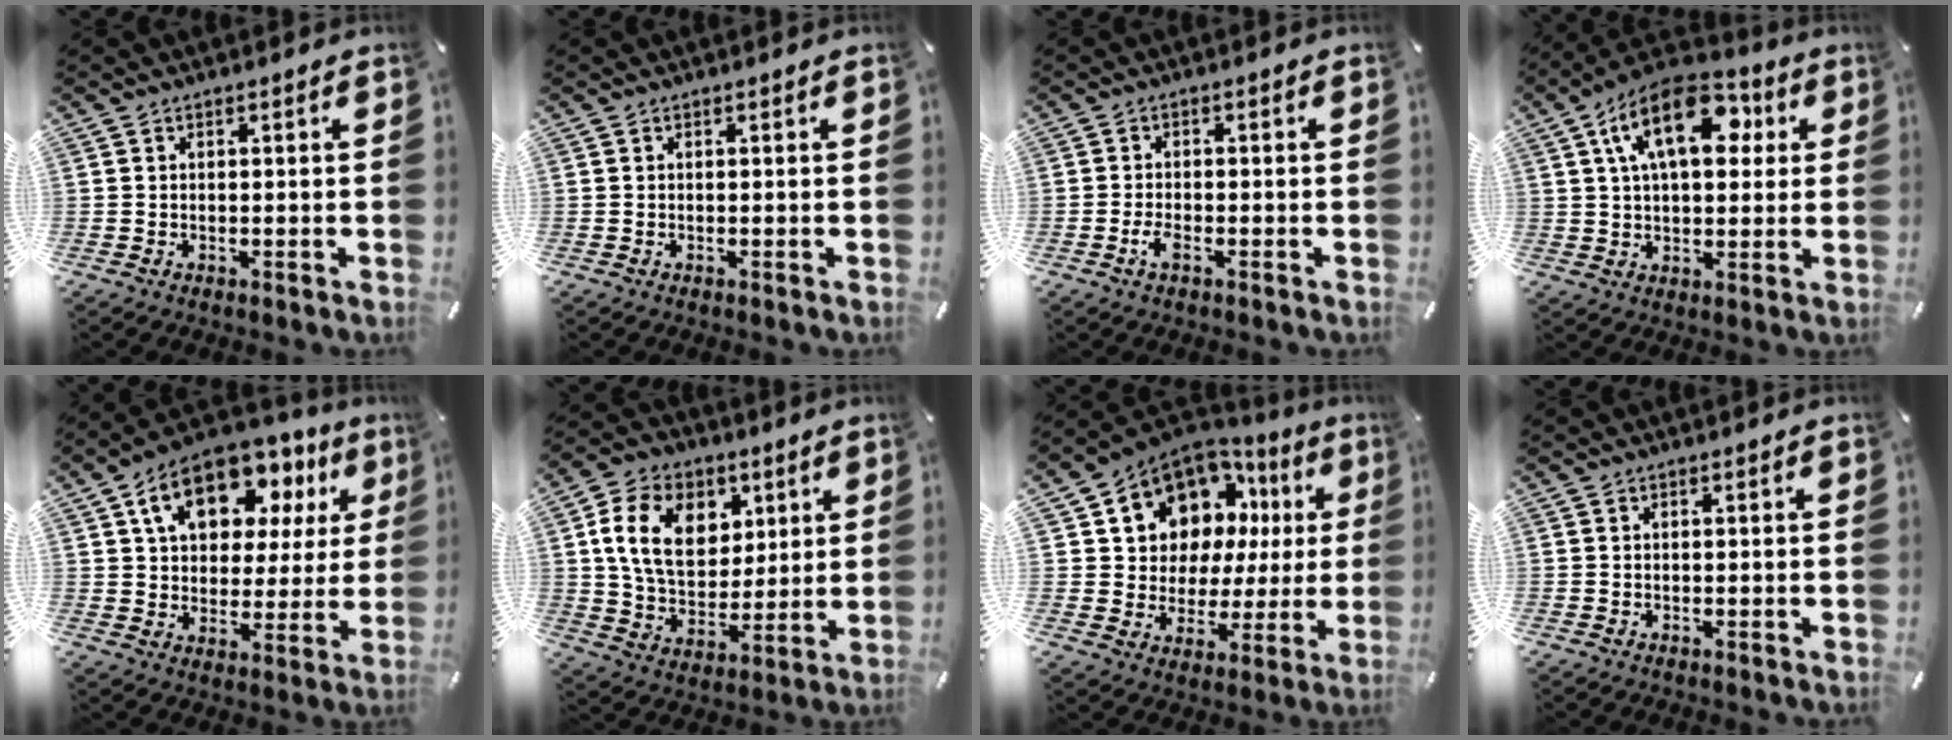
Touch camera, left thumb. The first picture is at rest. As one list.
[{"total": 0.0}, {"total": 2.4, "force": [-1.4, 0.9, 1.7], "torque": [-0.041, -0.001, -0.029]}, {"total": 16.7, "force": [5.7, 9.4, 12.6], "torque": [-0.211, -0.002, 0.092]}, {"total": 15.6, "force": [8.5, 10.2, 8.3], "torque": [-0.139, -0.033, 0.151]}, {"total": 14.7, "force": [5.1, 11.2, 8.0], "torque": [-0.149, -0.002, 0.093]}, {"total": 11.4, "force": [6.9, 8.9, 2.1], "torque": [-0.061, -0.063, 0.137]}, {"total": 0.0}]